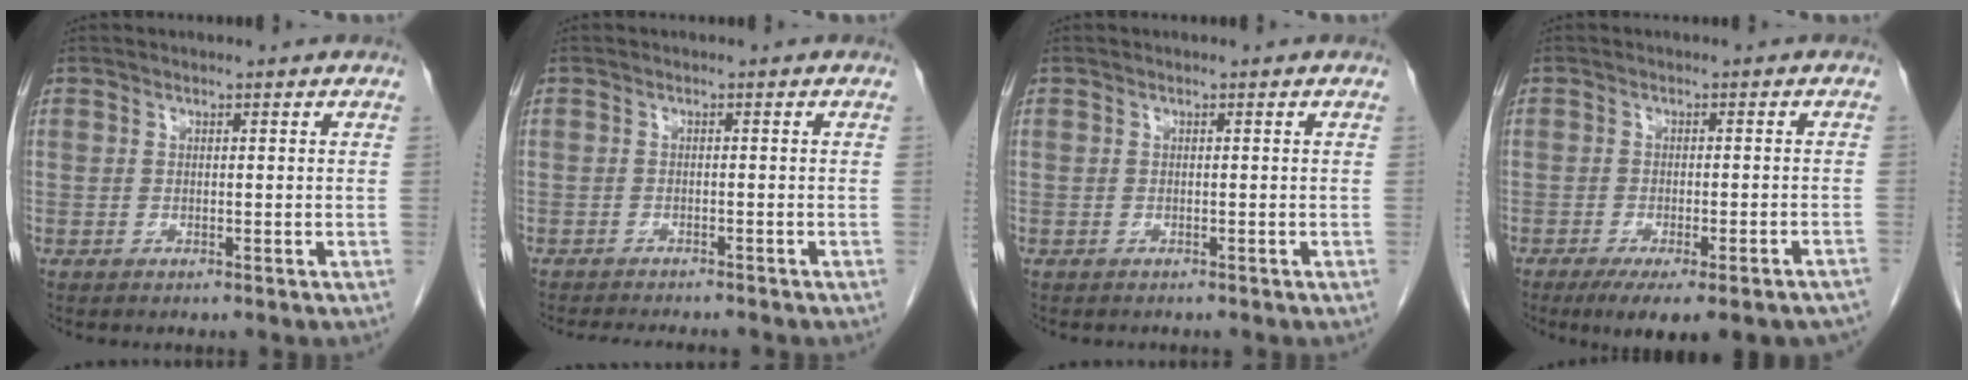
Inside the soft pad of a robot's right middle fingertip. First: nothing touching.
{"total": 6.7, "force": [-6.1, 1.0, 2.5], "torque": [-0.030, -0.008, -0.084]}
{"total": 0.6, "force": [-0.6, 0.2, 0.1], "torque": [-0.009, 0.000, -0.011]}
{"total": 12.9, "force": [-10.3, 2.5, 7.4], "torque": [-0.069, -0.006, -0.130]}